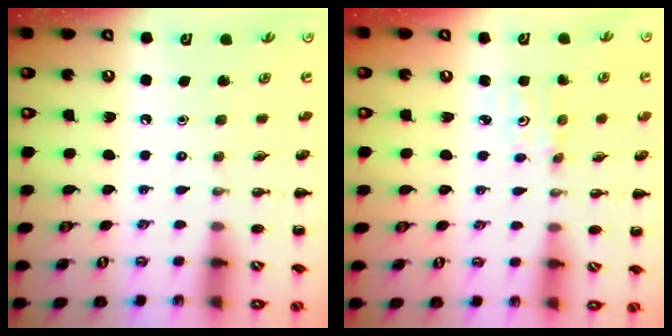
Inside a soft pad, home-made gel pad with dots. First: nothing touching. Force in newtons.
{"total": 1.2, "press": 1.2, "slide": 0.3}